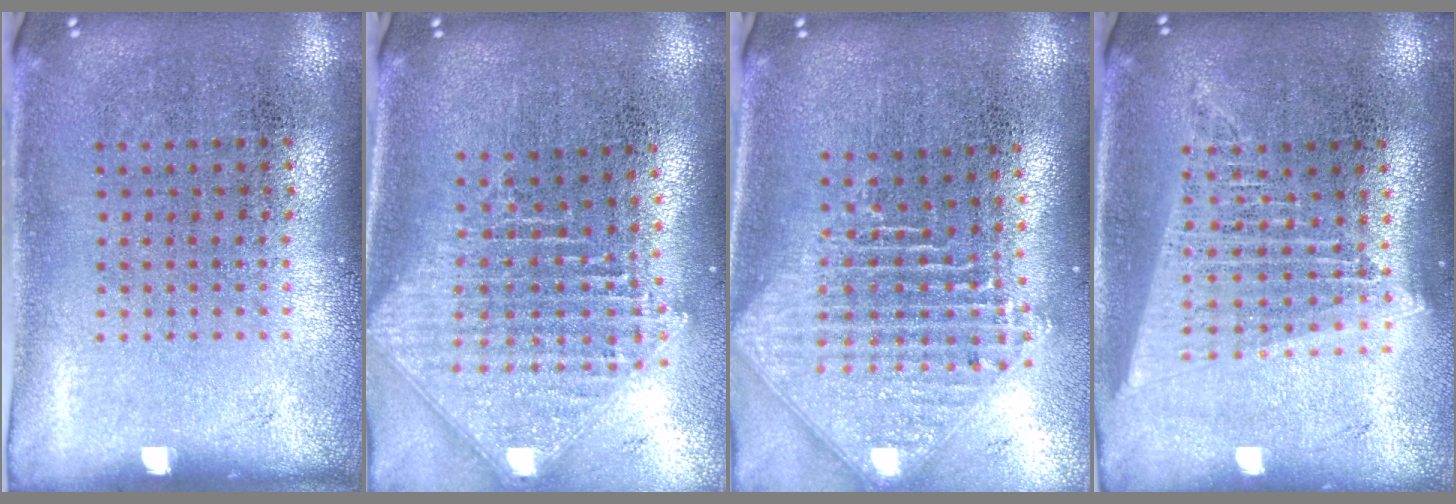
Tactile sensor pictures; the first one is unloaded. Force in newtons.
{"total": 2.5, "press": 2.0, "slide": 1.6}
{"total": 2.5, "press": 1.9, "slide": 1.7}
{"total": 1.7, "press": 1.6, "slide": 0.8}